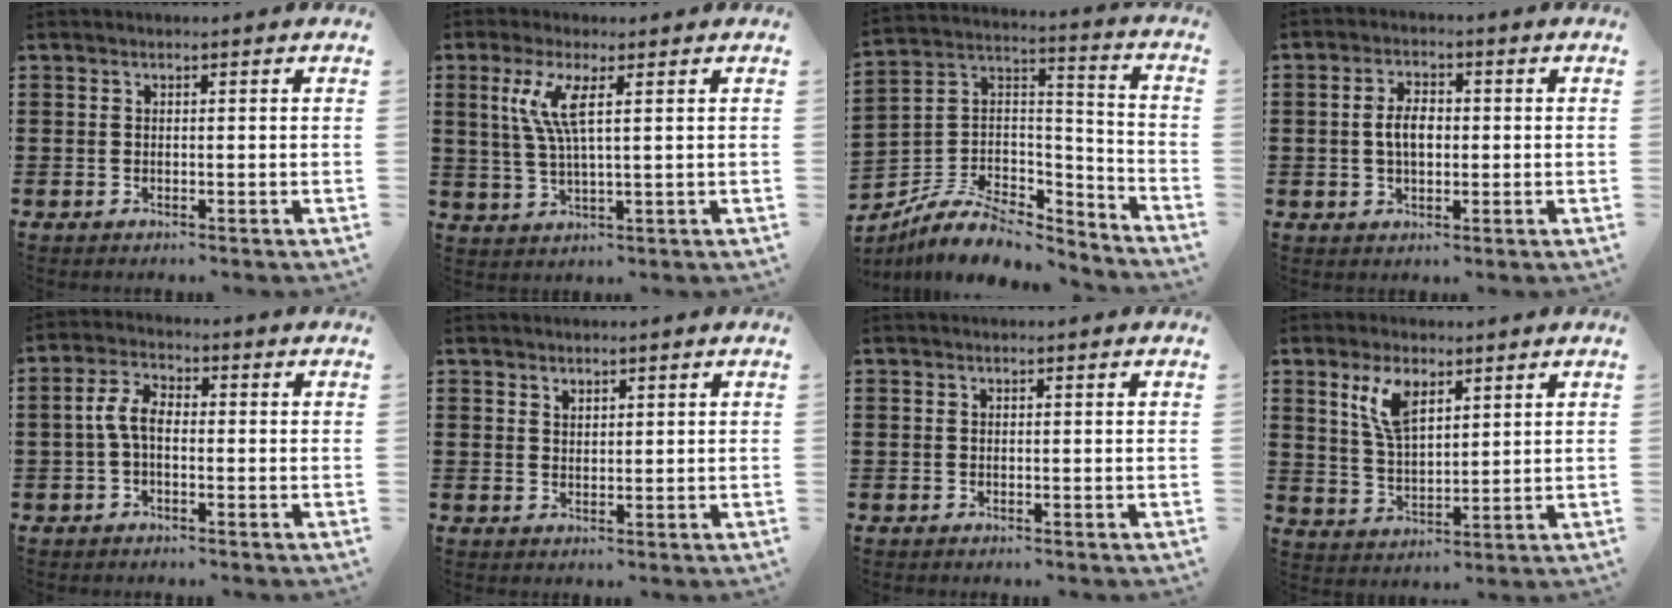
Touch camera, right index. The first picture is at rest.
{"total": 6.3, "force": [2.0, 1.1, 5.9], "torque": [-0.136, -0.005, 0.026]}
{"total": 7.8, "force": [-5.8, 3.9, 3.4], "torque": [-0.072, 0.010, -0.110]}
{"total": 4.4, "force": [0.0, 2.4, 3.6], "torque": [-0.064, 0.006, -0.004]}
{"total": 4.4, "force": [-0.7, 2.2, 3.7], "torque": [-0.092, 0.000, -0.020]}
{"total": 1.6, "force": [1.5, 0.7, 0.0], "torque": [-0.002, 0.002, 0.029]}
{"total": 0.0}
{"total": 7.2, "force": [3.8, 3.1, 5.3], "torque": [-0.117, 0.008, 0.069]}